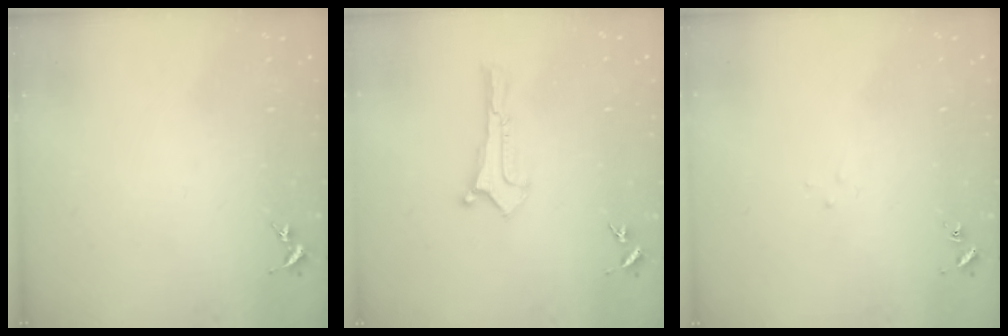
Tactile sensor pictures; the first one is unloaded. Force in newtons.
{"total": 0.0}
{"total": 1.8, "press": 1.8, "slide": 0.1}